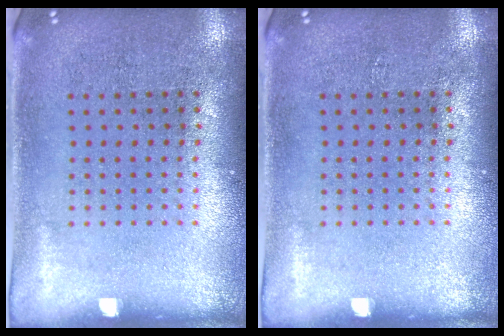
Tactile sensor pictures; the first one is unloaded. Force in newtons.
{"total": 0.0}